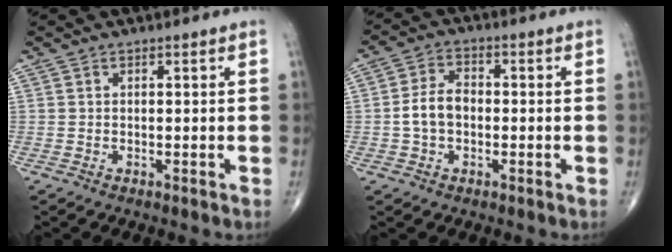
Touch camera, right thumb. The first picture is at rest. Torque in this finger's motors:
{"motor_torque": [0.17, 0.01, 0.80, 0.10, 0.04]}